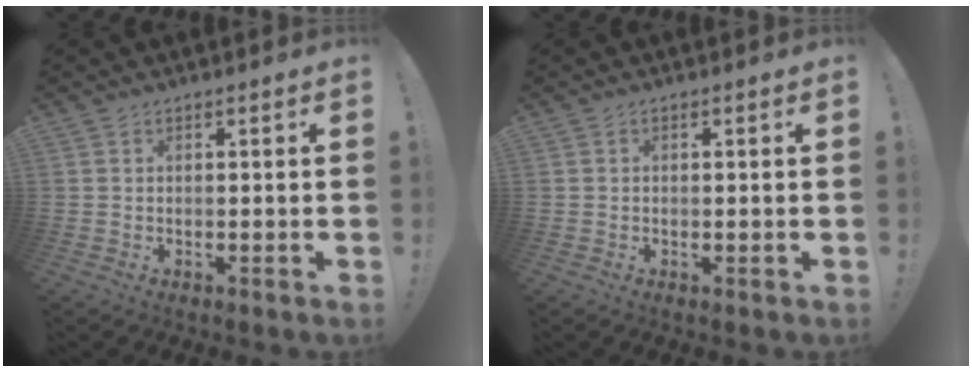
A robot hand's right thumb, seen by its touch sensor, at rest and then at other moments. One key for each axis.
{"total": 0.0}